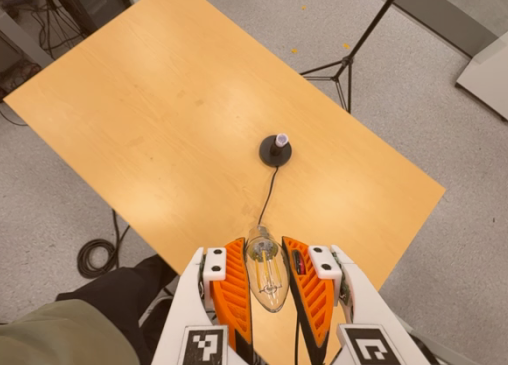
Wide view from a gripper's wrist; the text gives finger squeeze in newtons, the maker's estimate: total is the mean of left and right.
{"total": 15.3, "left": 15.3, "right": 15.3}